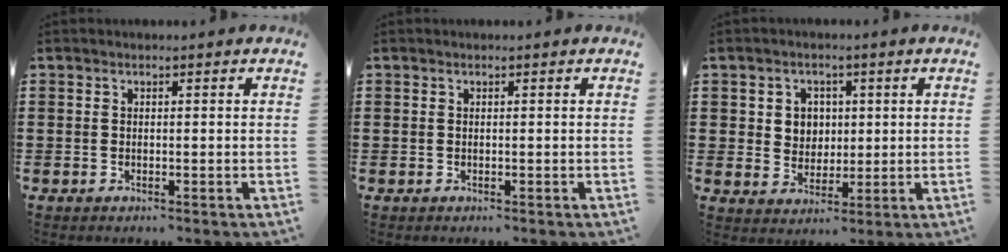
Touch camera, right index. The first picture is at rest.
{"total": 0.0}
{"total": 4.1, "force": [1.0, 3.8, 1.0], "torque": [-0.030, 0.010, 0.014]}